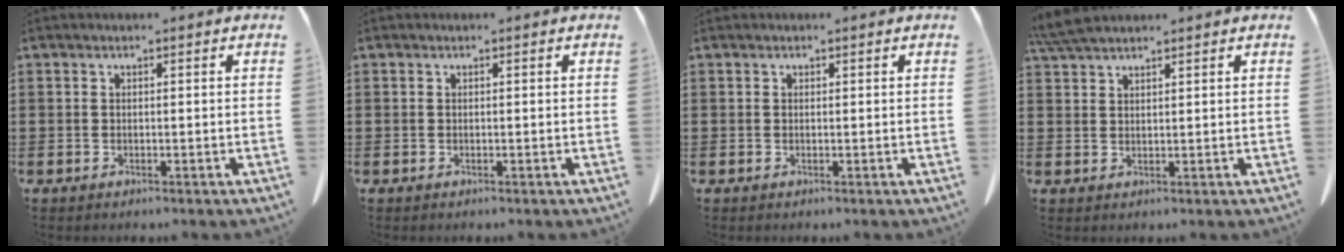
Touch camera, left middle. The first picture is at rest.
{"total": 0.0}
{"total": 0.0}
{"total": 4.2, "force": [3.6, 0.7, 2.1], "torque": [-0.052, -0.003, 0.070]}